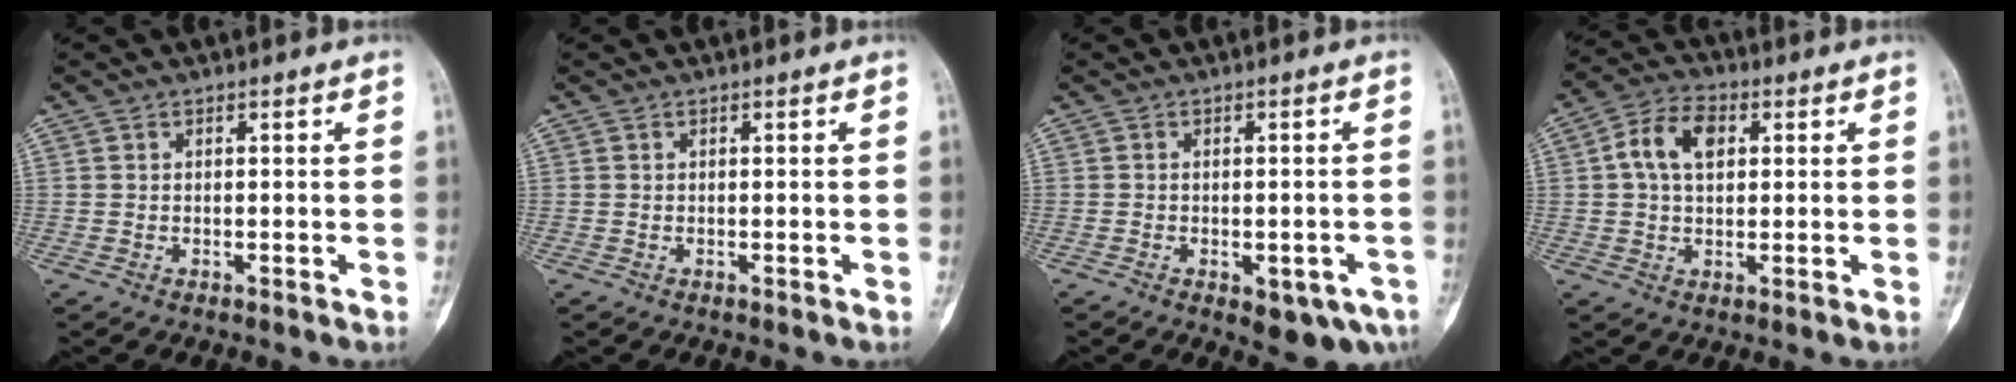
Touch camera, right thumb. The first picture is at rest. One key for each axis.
{"total": 0.0}
{"total": 7.4, "fx": -3.4, "fy": 3.6, "fz": 5.5, "tx": -0.056, "ty": 0.016, "tz": -0.034}
{"total": 8.5, "fx": 1.8, "fy": 5.5, "fz": 6.2, "tx": -0.109, "ty": 0.016, "tz": 0.029}